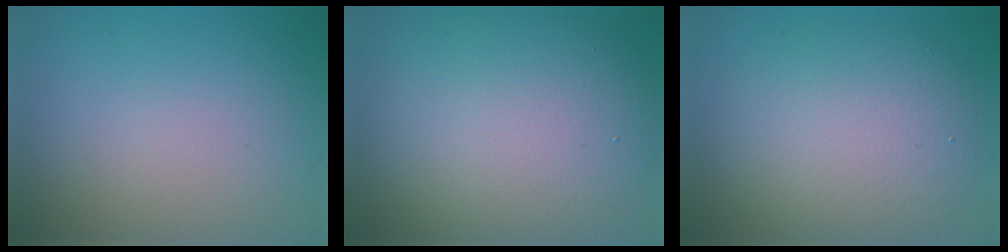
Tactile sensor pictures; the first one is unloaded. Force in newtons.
{"total": 12.3, "press": 12.3, "slide": 0.6}
{"total": 7.5, "press": 7.5, "slide": 0.4}